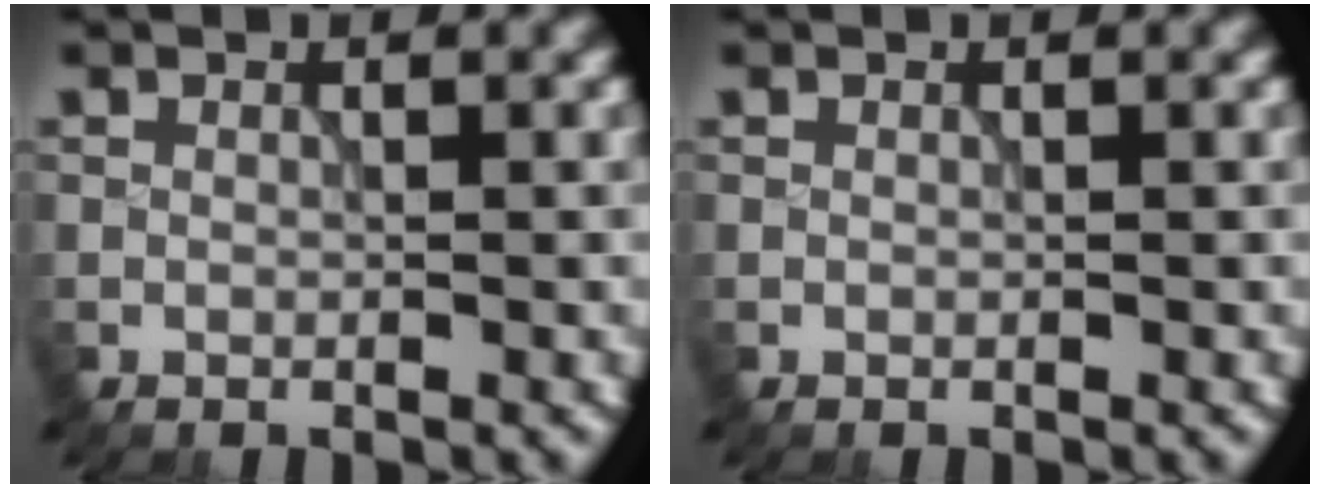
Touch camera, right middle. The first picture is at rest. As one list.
[{"total": 0.0}]